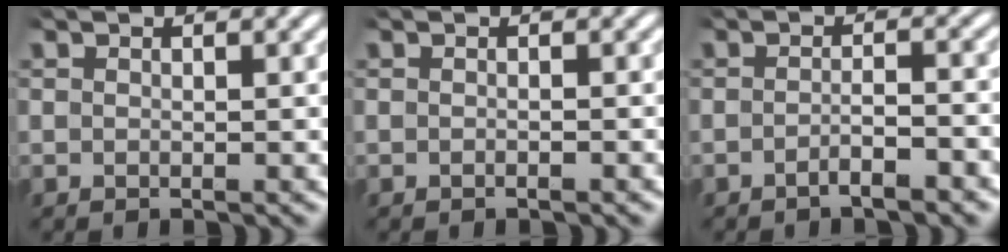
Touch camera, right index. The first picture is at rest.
{"total": 0.5, "force": [-0.5, -0.2, 0.1], "torque": [-0.003, 0.002, -0.009]}
{"total": 2.1, "force": [-1.7, 0.1, 1.2], "torque": [-0.016, -0.002, -0.033]}